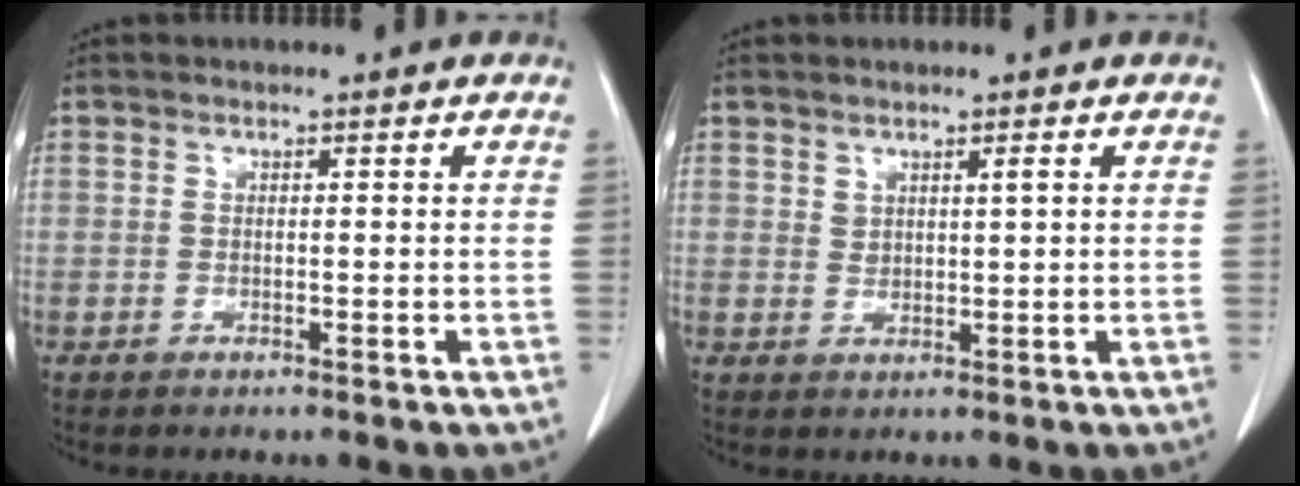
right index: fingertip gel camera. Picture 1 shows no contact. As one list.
[{"total": 1.7, "force": [0.9, 0.5, 1.3], "torque": [-0.023, -0.003, 0.018]}]